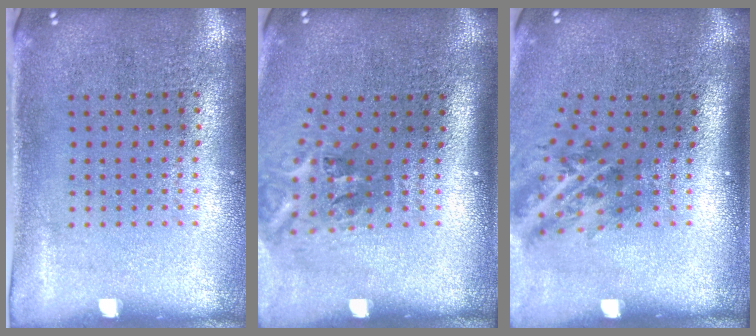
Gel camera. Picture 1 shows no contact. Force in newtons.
{"total": 2.3, "press": 1.3, "slide": 1.9}
{"total": 1.7, "press": 1.1, "slide": 1.3}